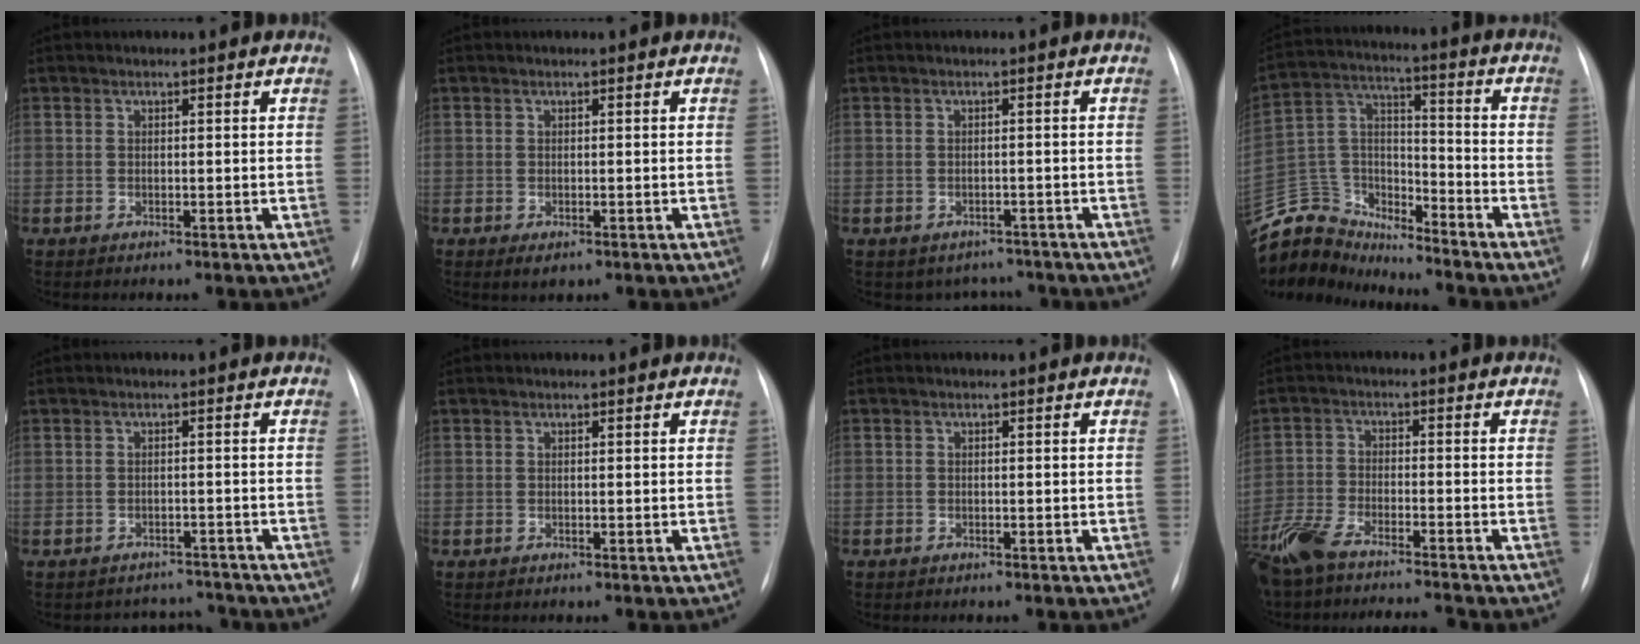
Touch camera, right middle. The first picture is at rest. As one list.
[{"total": 1.3, "force": [-0.6, 0.7, 0.9], "torque": [-0.011, -0.002, -0.003]}, {"total": 4.6, "force": [-3.8, 2.6, 0.2], "torque": [0.011, 0.016, -0.044]}, {"total": 14.4, "force": [-13.9, 3.8, 0.7], "torque": [-0.020, 0.063, -0.259]}, {"total": 4.6, "force": [-4.2, 1.3, -1.2], "torque": [0.017, 0.019, -0.054]}, {"total": 0.0}, {"total": 0.8, "force": [-0.6, 0.6, 0.0], "torque": [-0.007, 0.005, -0.011]}, {"total": 11.8, "force": [-10.2, 1.9, 5.7], "torque": [-0.114, -0.008, -0.176]}]